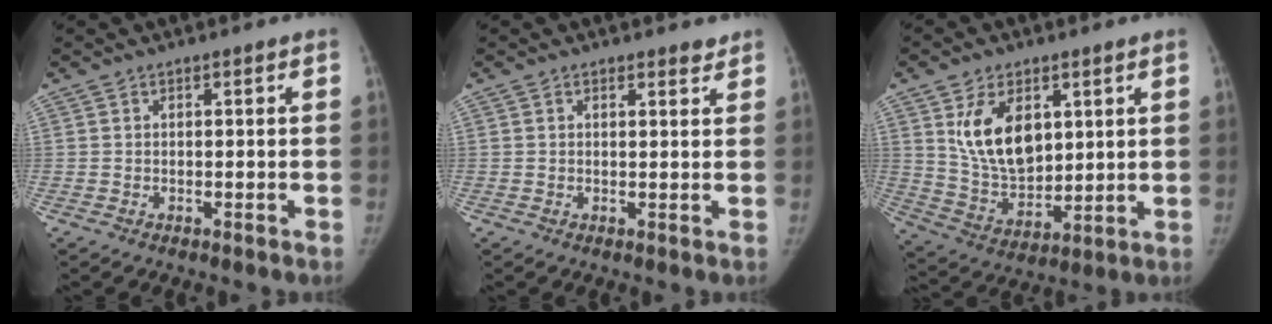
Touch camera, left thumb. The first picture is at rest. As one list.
[{"total": 1.7, "force": [1.4, 0.8, 0.5], "torque": [0.008, -0.008, 0.015]}, {"total": 13.4, "force": [4.7, 8.4, 9.4], "torque": [-0.131, -0.029, 0.103]}]